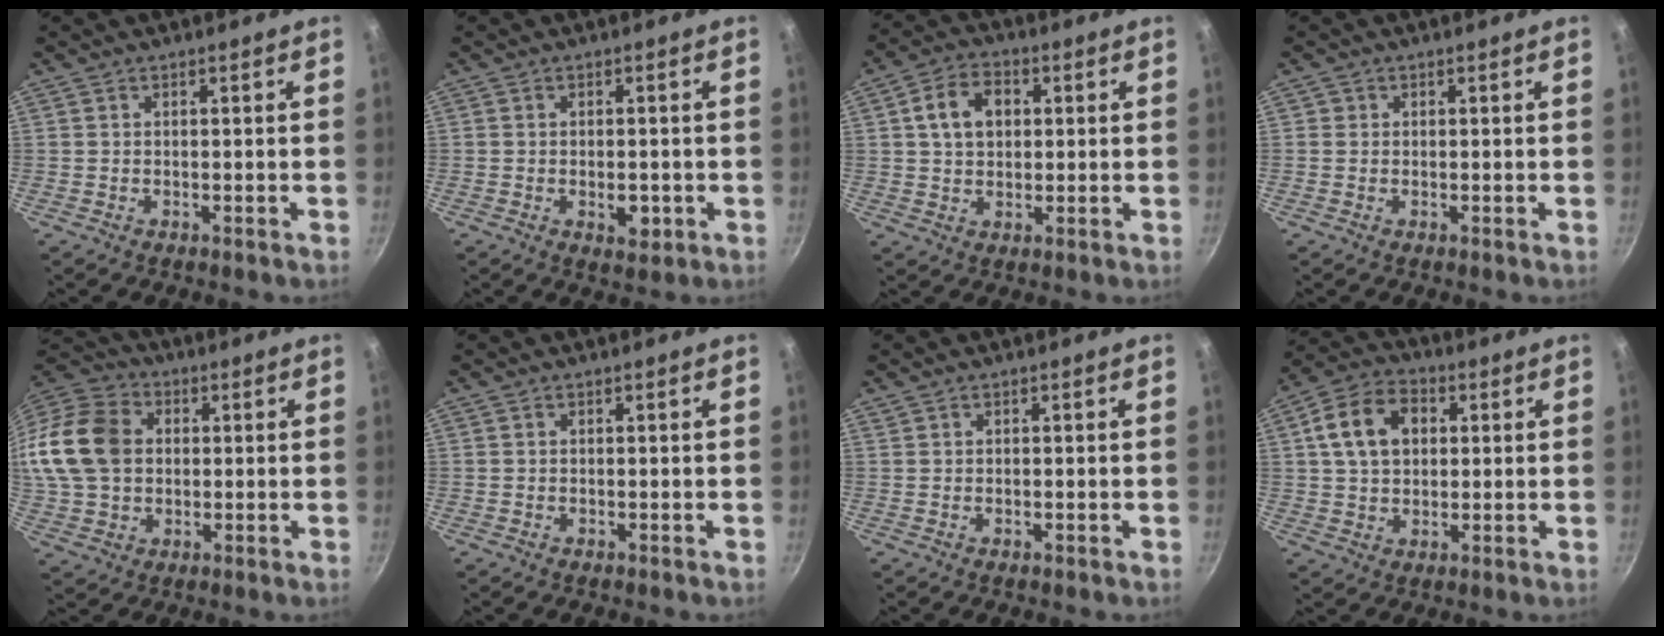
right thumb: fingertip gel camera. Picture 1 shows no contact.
{"total": 4.0, "force": [-1.1, 2.2, 3.2], "torque": [-0.039, 0.001, -0.013]}
{"total": 8.4, "force": [1.8, 6.2, 5.4], "torque": [-0.073, 0.010, 0.024]}
{"total": 0.7, "force": [0.1, 0.7, 0.1], "torque": [0.003, 0.001, -0.002]}
{"total": 19.1, "force": [1.9, 14.9, 11.7], "torque": [-0.231, 0.027, 0.026]}
{"total": 0.0}
{"total": 0.0}
{"total": 11.6, "force": [2.8, 8.4, 7.5], "torque": [-0.116, 0.013, 0.036]}